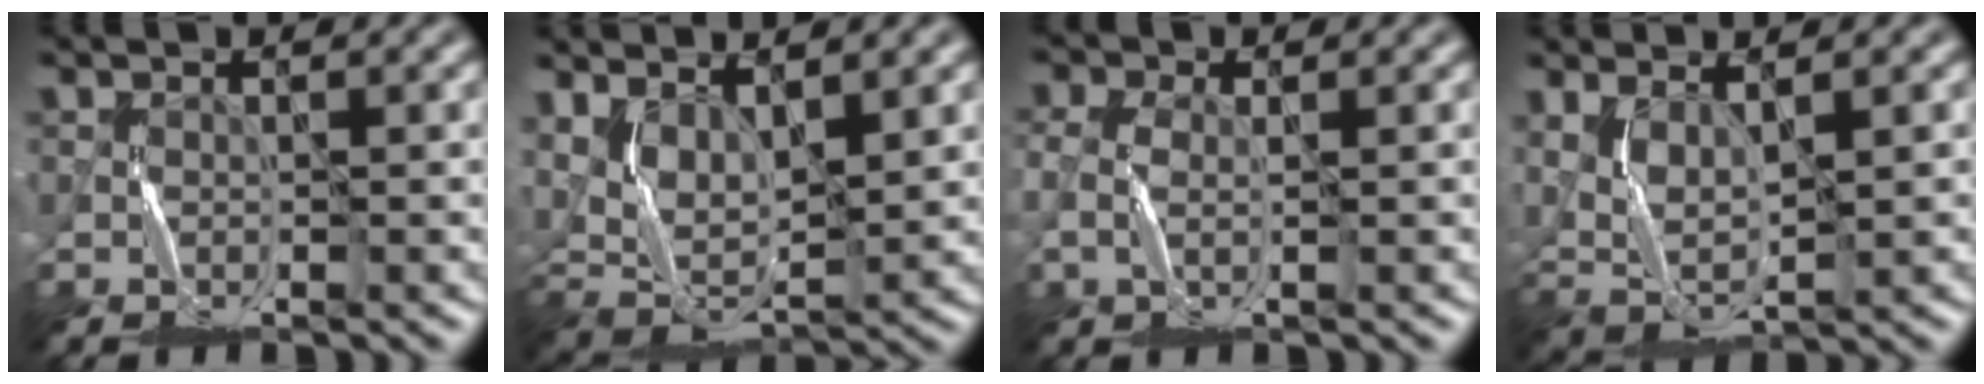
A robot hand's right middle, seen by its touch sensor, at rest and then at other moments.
{"total": 5.8, "force": [2.2, 3.0, 4.5], "torque": [-0.097, -0.005, 0.047]}
{"total": 1.7, "force": [-0.2, 1.2, 1.2], "torque": [-0.033, 0.004, -0.004]}
{"total": 4.2, "force": [1.3, 1.7, 3.6], "torque": [-0.087, -0.007, 0.036]}